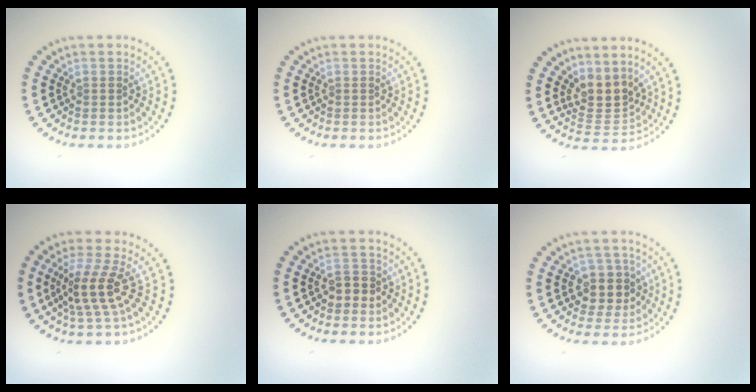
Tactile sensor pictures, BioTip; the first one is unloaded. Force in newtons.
{"total": 0.0}
{"total": 3.2, "press": 2.3, "slide": 2.1}
{"total": 3.7, "press": 3.0, "slide": 2.3}
{"total": 1.8, "press": 1.7, "slide": 0.3}
{"total": 3.2, "press": 3.0, "slide": 1.3}